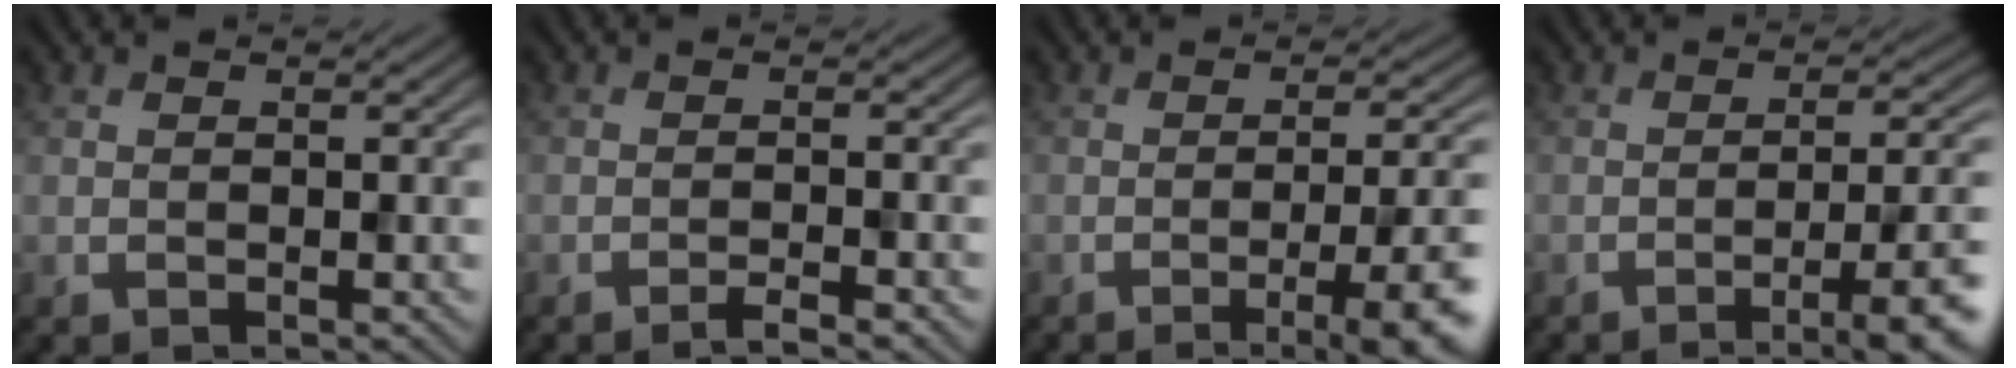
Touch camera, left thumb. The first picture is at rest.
{"total": 2.2, "force": [-1.6, 0.1, 1.6], "torque": [-0.019, 0.007, -0.038]}
{"total": 8.9, "force": [-3.6, 1.9, 7.9], "torque": [-0.112, -0.005, -0.052]}
{"total": 8.2, "force": [-3.8, 1.6, 7.1], "torque": [-0.104, 0.000, -0.057]}